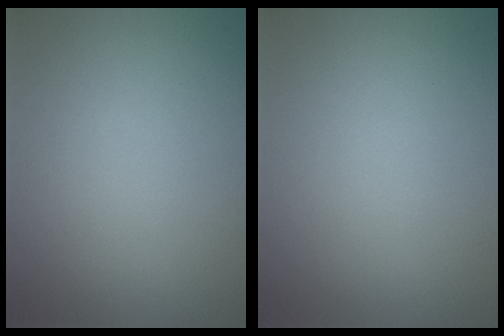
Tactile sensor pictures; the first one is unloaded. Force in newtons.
{"total": 0.0}